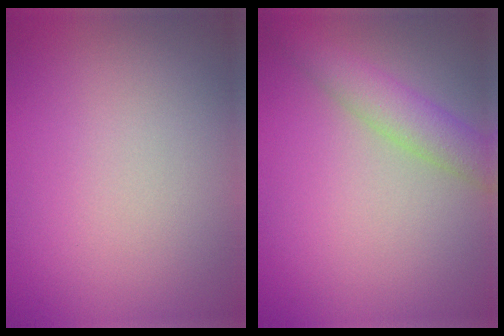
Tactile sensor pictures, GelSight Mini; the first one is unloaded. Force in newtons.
{"total": 3.4, "press": 3.4, "slide": 0.1}